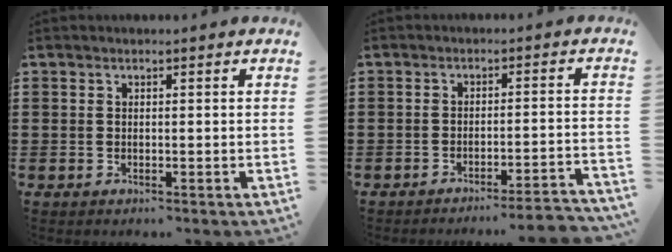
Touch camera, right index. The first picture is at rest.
{"total": 3.6, "force": [-3.3, -0.5, 1.4], "torque": [-0.024, -0.011, -0.066]}